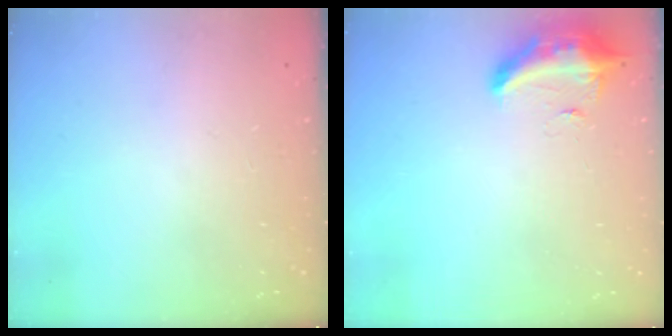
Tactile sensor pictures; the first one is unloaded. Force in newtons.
{"total": 19.4, "press": 12.3, "slide": 14.9}